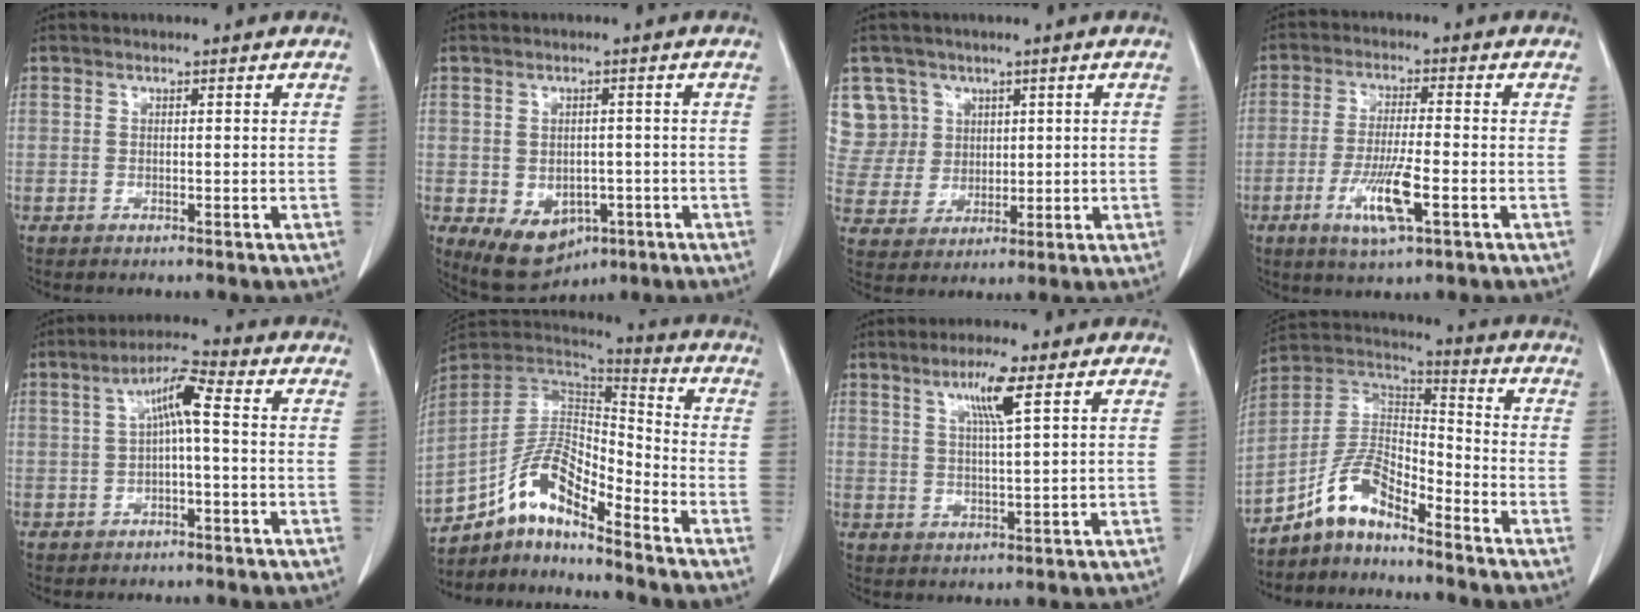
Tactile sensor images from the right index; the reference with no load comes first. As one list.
[{"total": 8.2, "force": [-3.6, 5.7, 4.7], "torque": [-0.071, 0.001, -0.042]}, {"total": 8.2, "force": [3.8, 7.2, -0.1], "torque": [0.003, 0.022, 0.088]}, {"total": 8.2, "force": [-3.2, 0.8, 7.5], "torque": [-0.147, -0.015, -0.056]}, {"total": 5.7, "force": [0.5, 0.8, 5.6], "torque": [-0.102, 0.022, 0.009]}, {"total": 11.9, "force": [-8.5, 3.1, 7.8], "torque": [-0.149, 0.035, -0.156]}, {"total": 5.8, "force": [2.9, -0.2, 4.9], "torque": [-0.091, -0.002, 0.052]}, {"total": 8.8, "force": [-7.1, 2.7, 4.5], "torque": [-0.097, 0.033, -0.139]}]